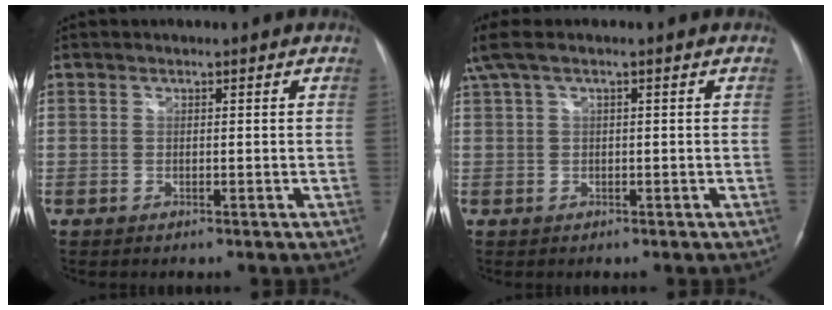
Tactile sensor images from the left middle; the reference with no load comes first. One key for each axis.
{"total": 4.7, "fx": 2.5, "fy": 0.5, "fz": 4.0, "tx": -0.099, "ty": 0.042, "tz": 0.055}